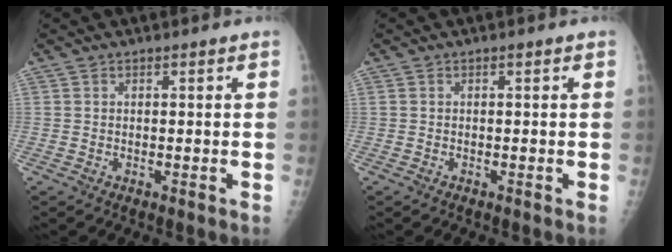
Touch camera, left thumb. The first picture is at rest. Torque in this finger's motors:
{"motor_torque": [0.07, 0.00, 0.06, -0.05, 0.00]}